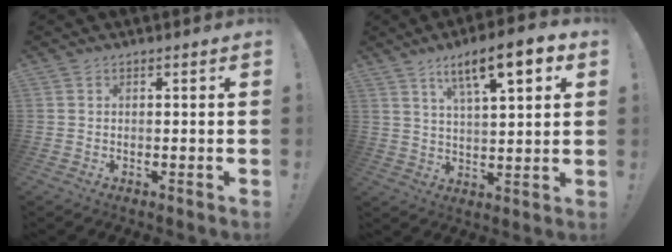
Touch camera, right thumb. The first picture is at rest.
{"total": 13.0, "force": [6.6, 3.3, 10.7], "torque": [-0.163, -0.025, 0.101]}